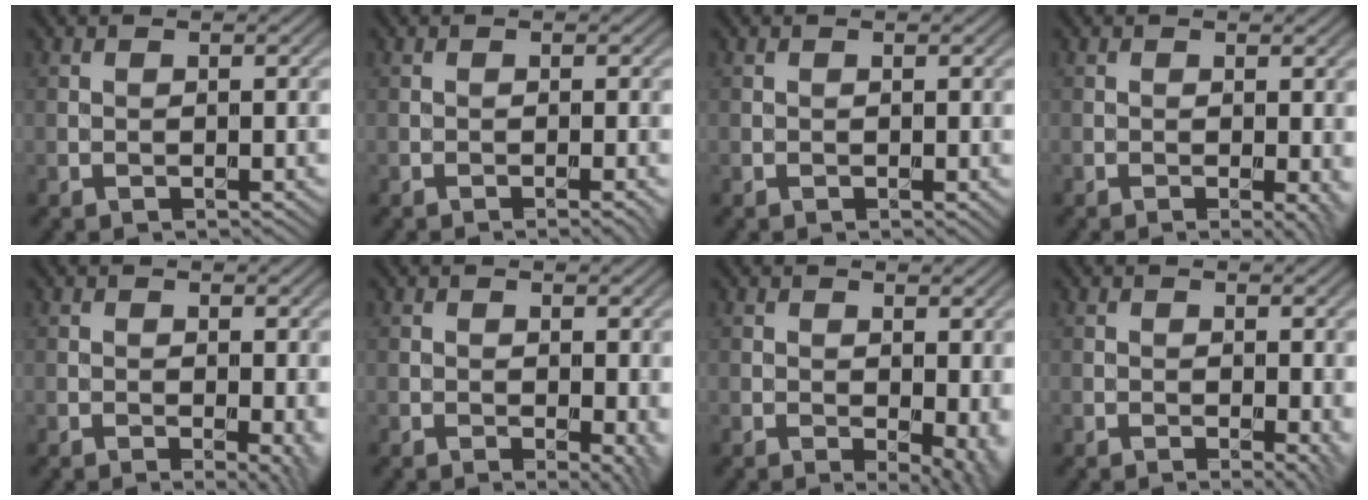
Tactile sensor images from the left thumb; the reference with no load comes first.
{"total": 1.4, "force": [-0.5, 0.2, 1.3], "torque": [-0.016, 0.000, -0.010]}
{"total": 0.5, "force": [0.0, 0.2, 0.5], "torque": [-0.005, -0.004, 0.000]}
{"total": 2.5, "force": [-0.3, 0.6, 2.4], "torque": [-0.036, -0.008, -0.006]}
{"total": 3.0, "force": [-0.2, 0.8, 2.9], "torque": [-0.035, -0.006, -0.005]}
{"total": 3.4, "force": [-0.3, 1.5, 3.0], "torque": [-0.036, -0.006, -0.003]}
{"total": 5.5, "force": [0.0, 2.5, 4.9], "torque": [-0.059, -0.008, 0.005]}
{"total": 2.5, "force": [-0.1, 0.8, 2.4], "torque": [-0.028, -0.005, -0.002]}